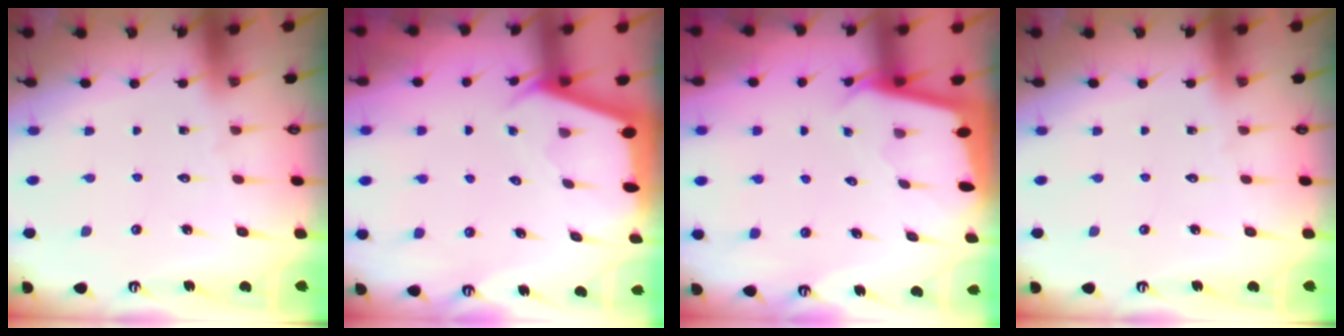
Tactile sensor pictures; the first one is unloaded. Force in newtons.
{"total": 2.4, "press": 2.4, "slide": 0.3}
{"total": 1.9, "press": 1.9, "slide": 0.1}
{"total": 0.0}